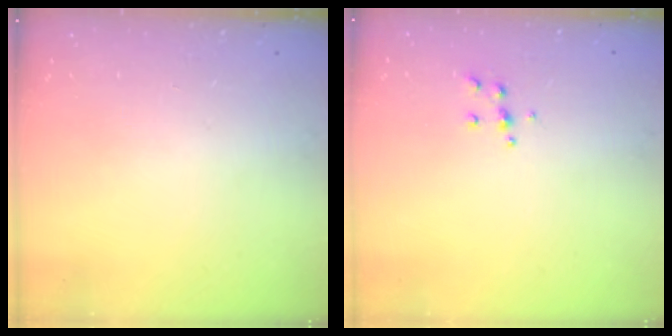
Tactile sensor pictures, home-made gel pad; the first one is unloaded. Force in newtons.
{"total": 4.8, "press": 4.7, "slide": 0.6}